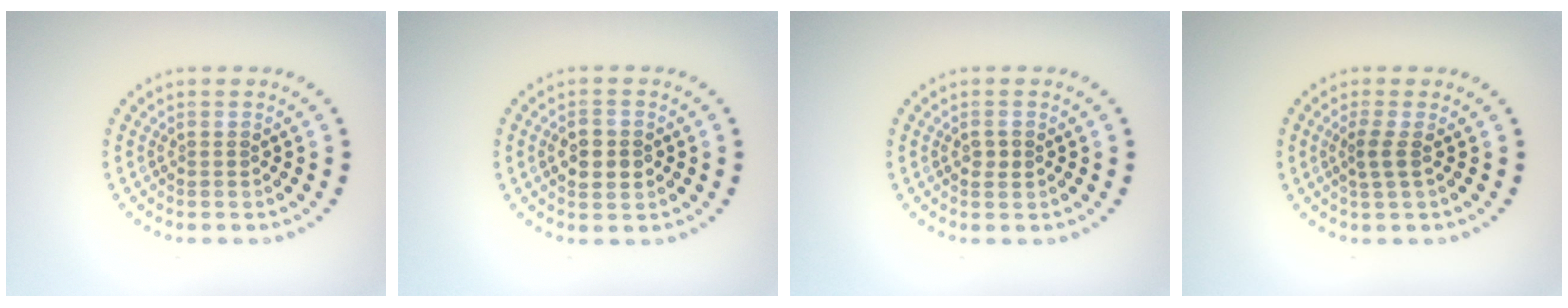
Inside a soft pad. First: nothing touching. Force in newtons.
{"total": 3.0, "press": 3.0, "slide": 0.0}
{"total": 1.0, "press": 1.0, "slide": 0.1}
{"total": 1.6, "press": 1.3, "slide": 1.0}